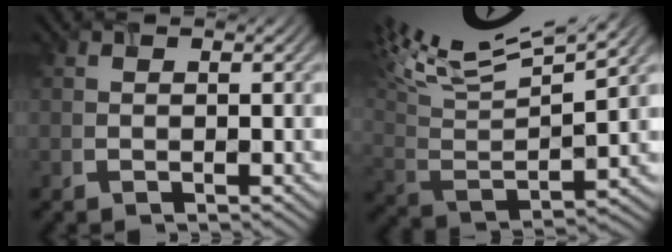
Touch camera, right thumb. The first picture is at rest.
{"total": 14.4, "force": [8.9, 4.0, 10.6], "torque": [-0.243, 0.034, 0.120]}